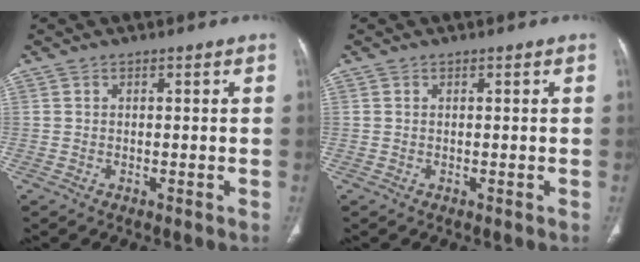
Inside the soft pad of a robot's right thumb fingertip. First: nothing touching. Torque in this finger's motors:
{"motor_torque": [-0.24, 0.17, 0.32, 0.00, 0.02]}